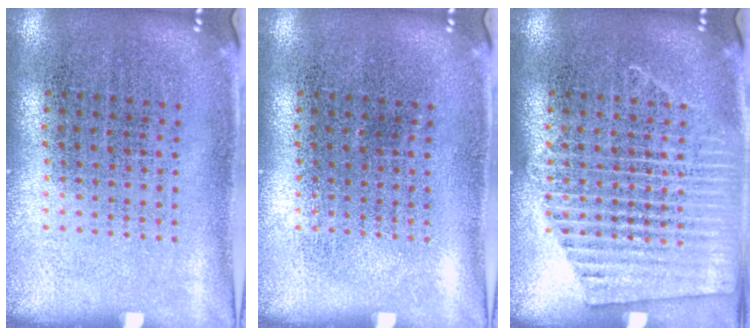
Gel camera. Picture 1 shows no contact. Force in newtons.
{"total": 0.0}
{"total": 2.4, "press": 2.4, "slide": 0.2}